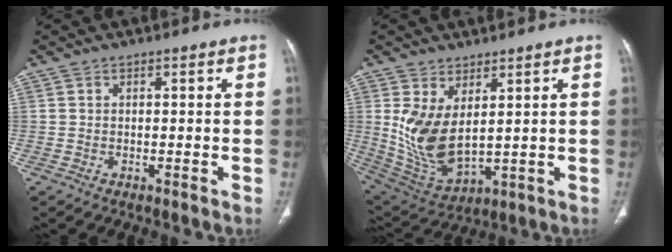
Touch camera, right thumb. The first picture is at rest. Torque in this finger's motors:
{"motor_torque": [-0.09, 0.85, 0.80, 0.82, 0.38]}